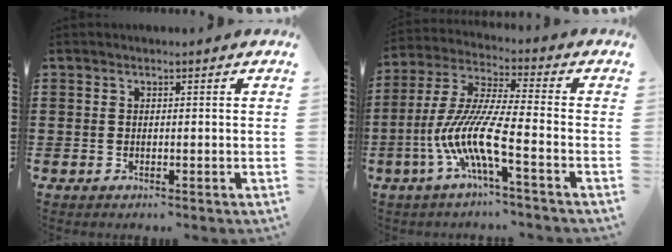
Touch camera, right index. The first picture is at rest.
{"total": 10.4, "force": [-4.9, 1.2, 9.2], "torque": [-0.220, -0.018, -0.105]}